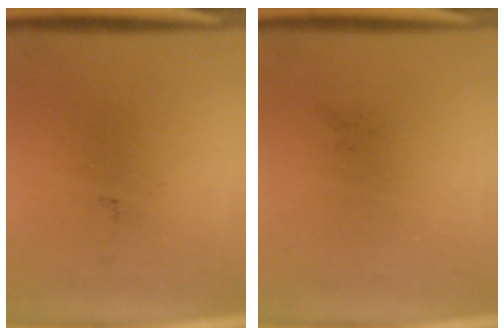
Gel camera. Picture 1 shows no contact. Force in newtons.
{"total": 0.0}